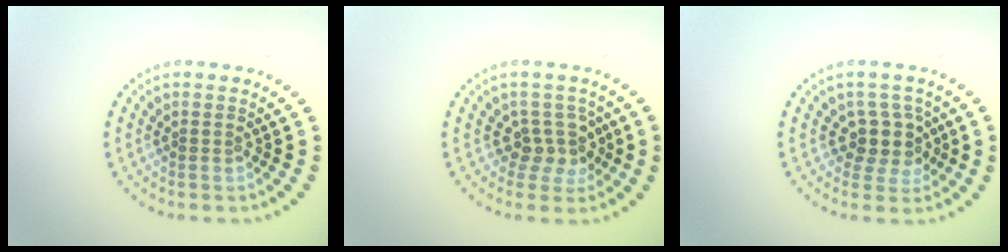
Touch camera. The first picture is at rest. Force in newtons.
{"total": 2.6, "press": 2.0, "slide": 1.5}
{"total": 2.7, "press": 2.3, "slide": 1.5}